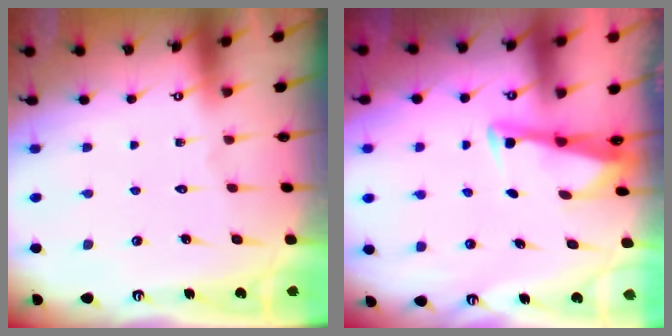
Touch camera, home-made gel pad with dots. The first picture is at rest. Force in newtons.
{"total": 3.1, "press": 3.1, "slide": 0.4}